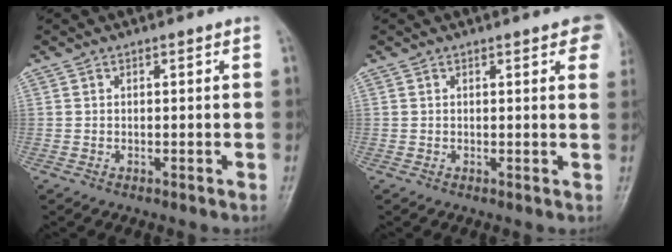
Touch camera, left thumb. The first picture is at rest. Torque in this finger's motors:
{"motor_torque": [0.83, 0.67, 0.47, -0.50, 0.00]}